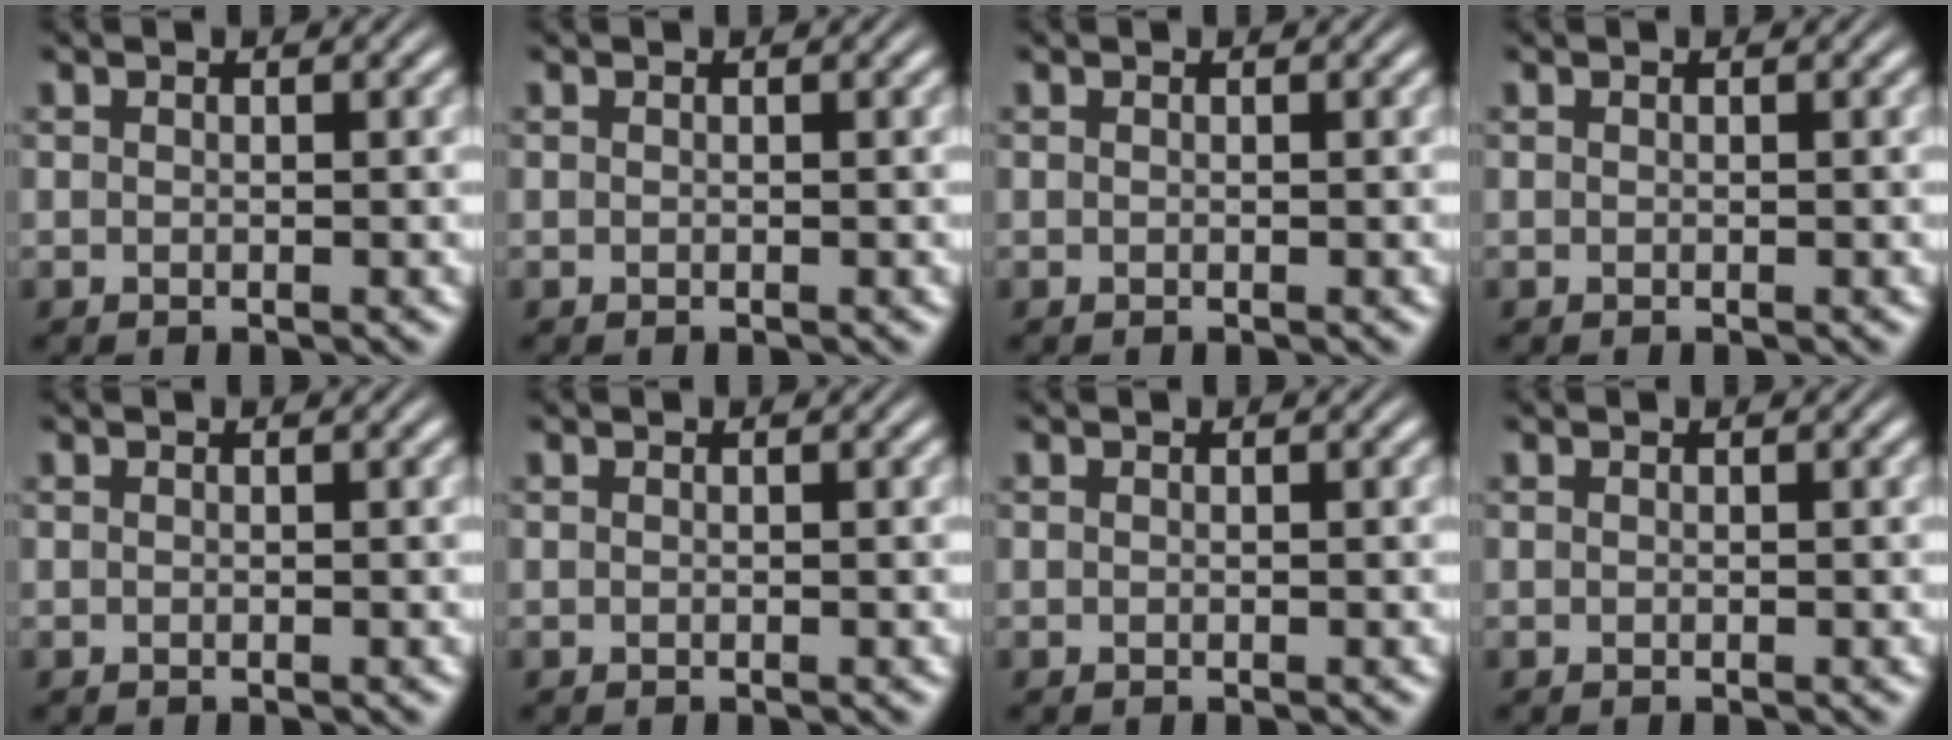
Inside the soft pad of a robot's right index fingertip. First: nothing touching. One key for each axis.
{"total": 0.0}
{"total": 0.0}
{"total": 0.0}
{"total": 0.0}
{"total": 0.0}
{"total": 0.0}
{"total": 0.0}